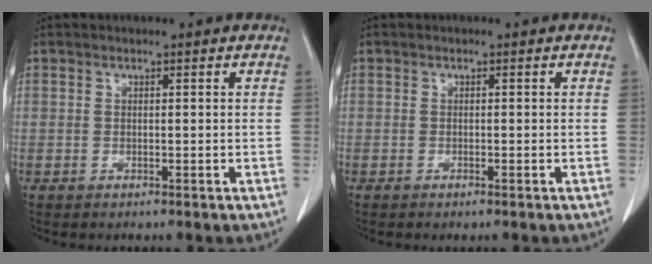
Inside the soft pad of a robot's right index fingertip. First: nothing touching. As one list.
[{"total": 0.5, "force": [-0.4, -0.1, 0.3], "torque": [-0.009, -0.002, -0.005]}]